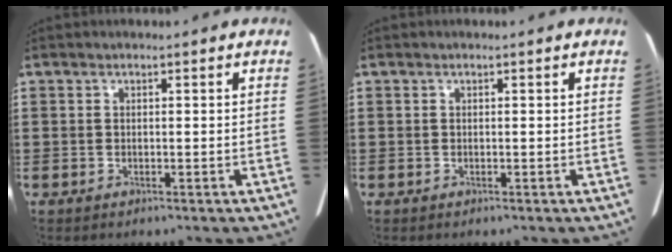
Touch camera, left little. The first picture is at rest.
{"total": 0.0}